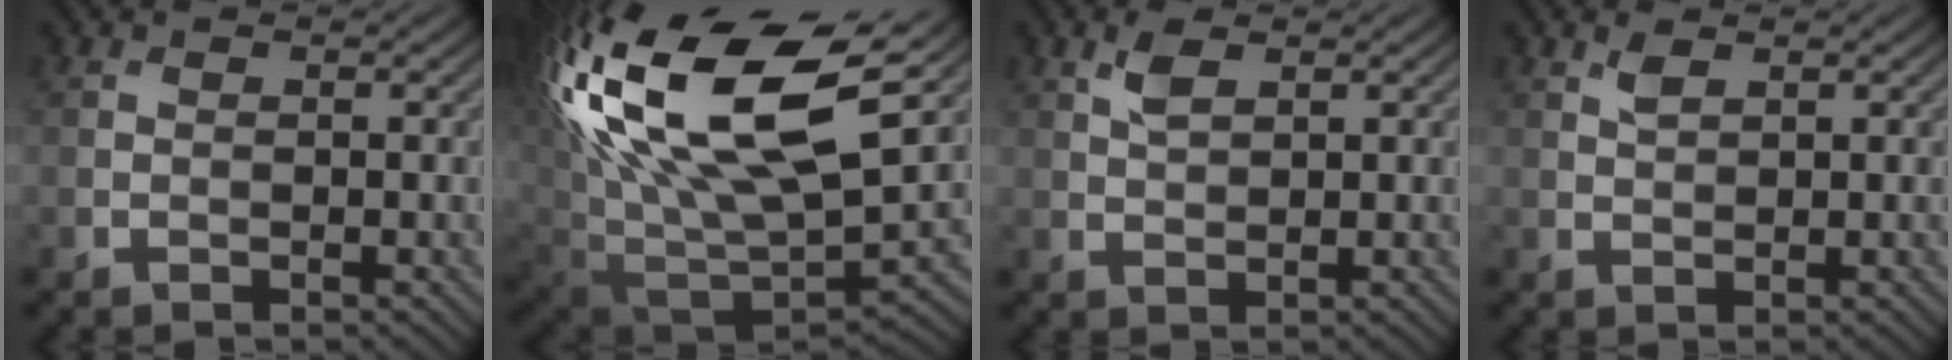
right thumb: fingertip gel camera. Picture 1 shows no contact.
{"total": 21.1, "force": [8.1, 10.7, 16.2], "torque": [-0.359, 0.010, 0.154]}
{"total": 2.5, "force": [1.4, 1.0, 1.8], "torque": [-0.044, 0.004, 0.028]}
{"total": 1.4, "force": [1.0, 0.5, 0.9], "torque": [-0.024, 0.001, 0.021]}